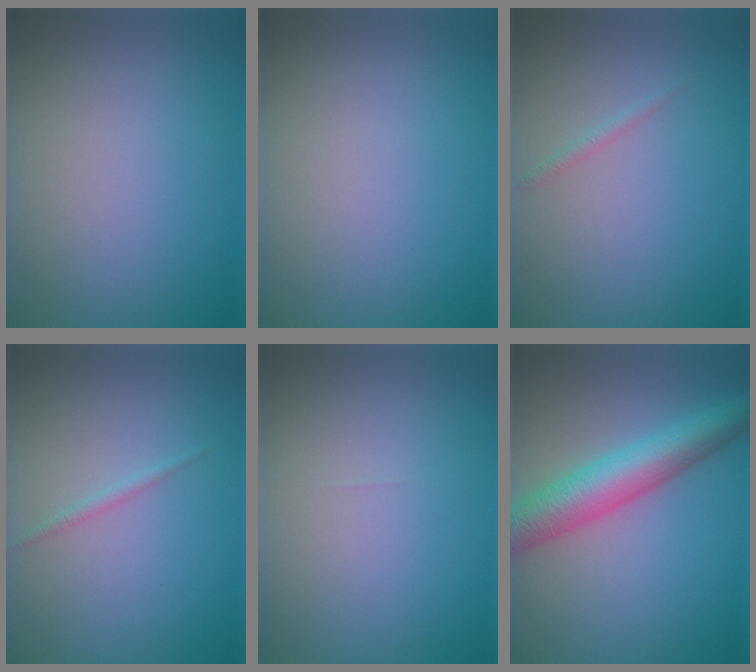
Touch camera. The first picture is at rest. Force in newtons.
{"total": 0.0}
{"total": 0.7, "press": 0.7, "slide": 0.0}
{"total": 0.8, "press": 0.8, "slide": 0.1}
{"total": 0.0}
{"total": 6.8, "press": 6.8, "slide": 0.1}